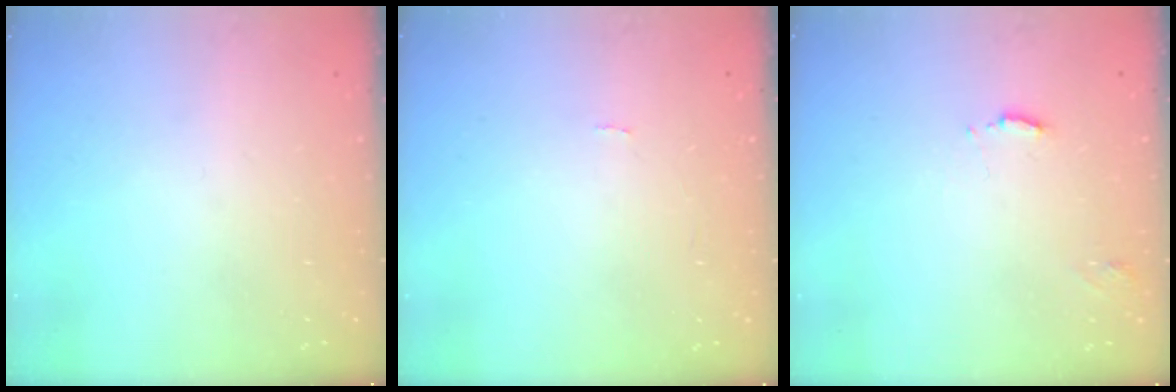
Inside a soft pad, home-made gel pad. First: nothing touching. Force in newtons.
{"total": 0.0}
{"total": 5.1, "press": 5.1, "slide": 0.3}